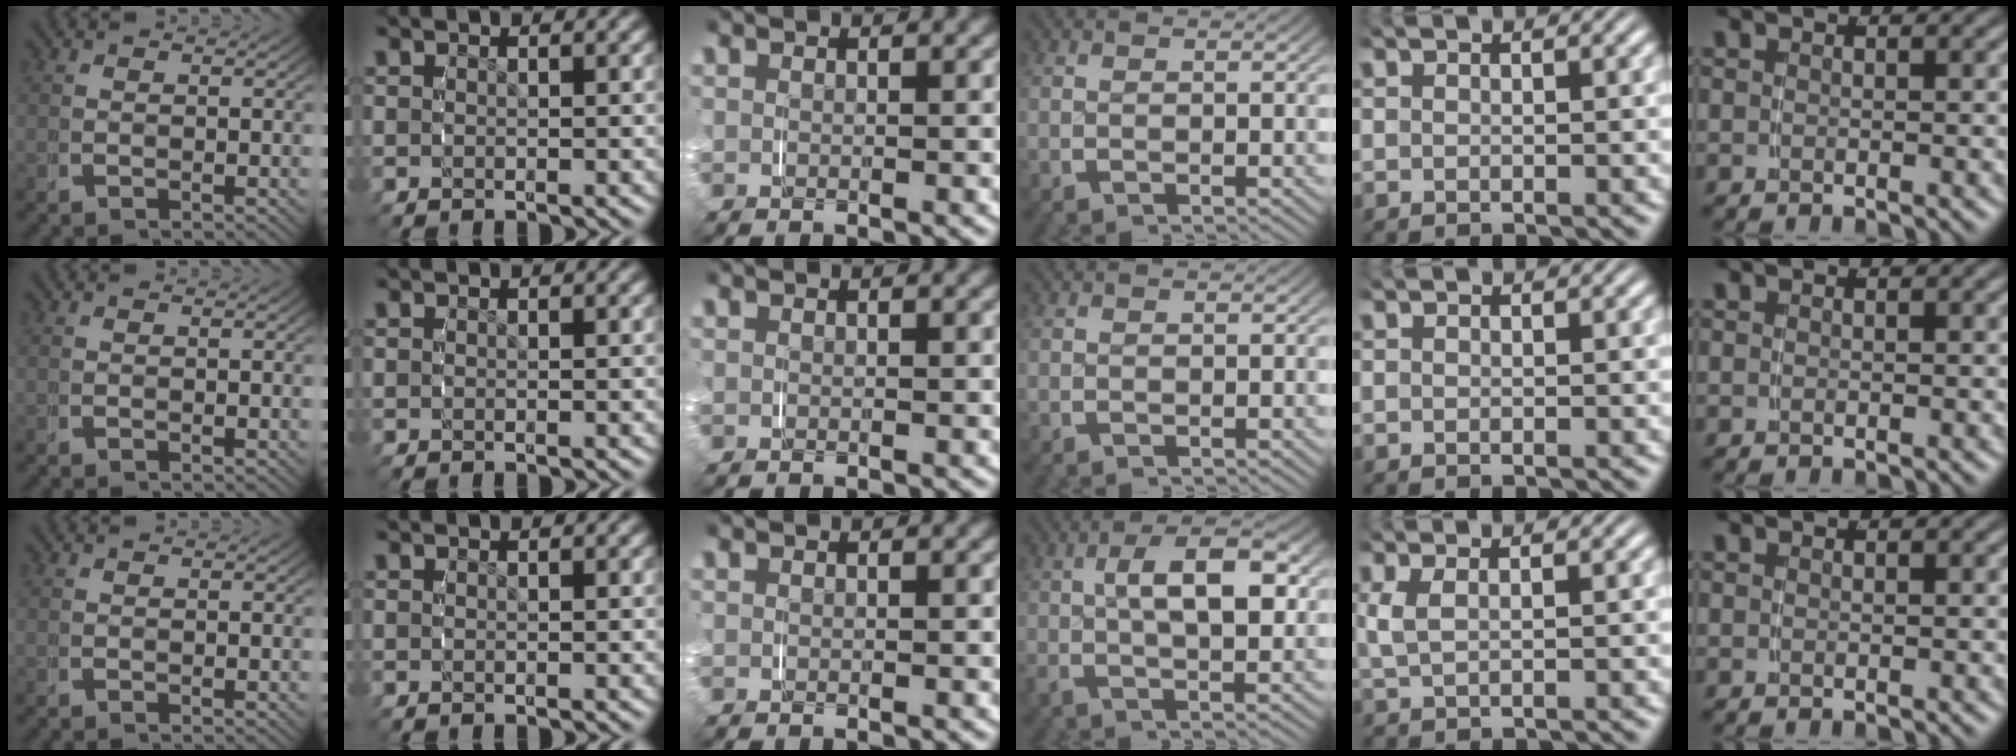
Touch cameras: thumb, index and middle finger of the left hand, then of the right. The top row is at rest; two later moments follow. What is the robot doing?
{"motion": "grasp_and_lifting", "object": "phone"}